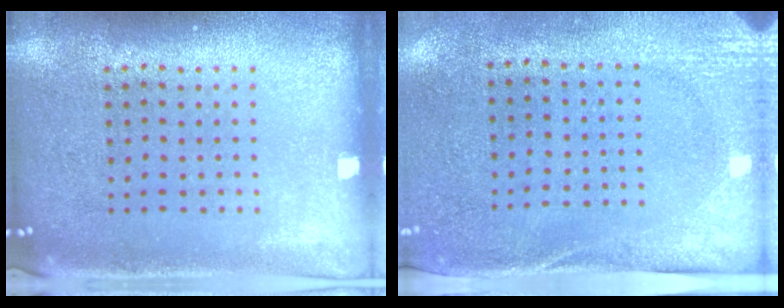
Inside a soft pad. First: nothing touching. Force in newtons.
{"total": 2.8, "press": 2.2, "slide": 1.7}